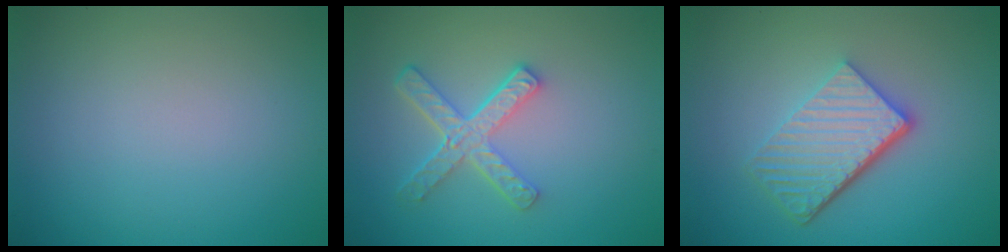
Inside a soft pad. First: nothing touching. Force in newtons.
{"total": 4.3, "press": 3.3, "slide": 2.8}
{"total": 5.6, "press": 3.8, "slide": 4.1}